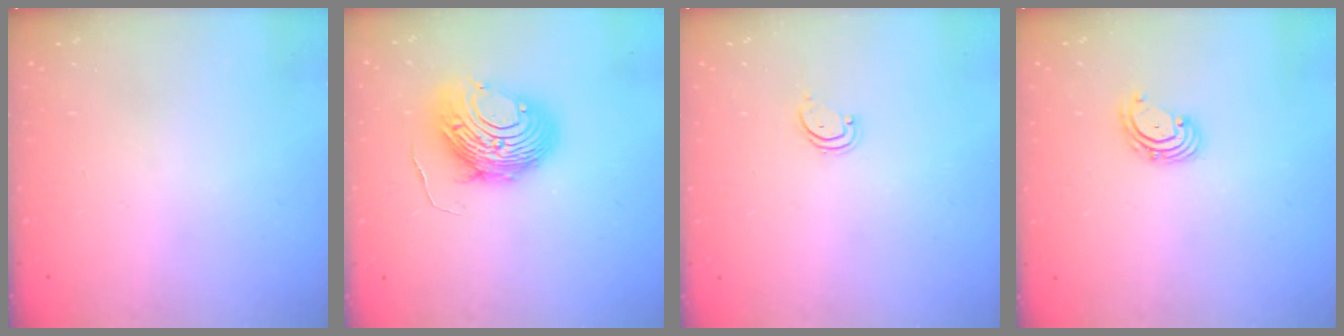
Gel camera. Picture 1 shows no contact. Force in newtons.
{"total": 11.6, "press": 11.5, "slide": 1.2}
{"total": 1.9, "press": 1.9, "slide": 0.2}
{"total": 2.7, "press": 2.7, "slide": 0.6}